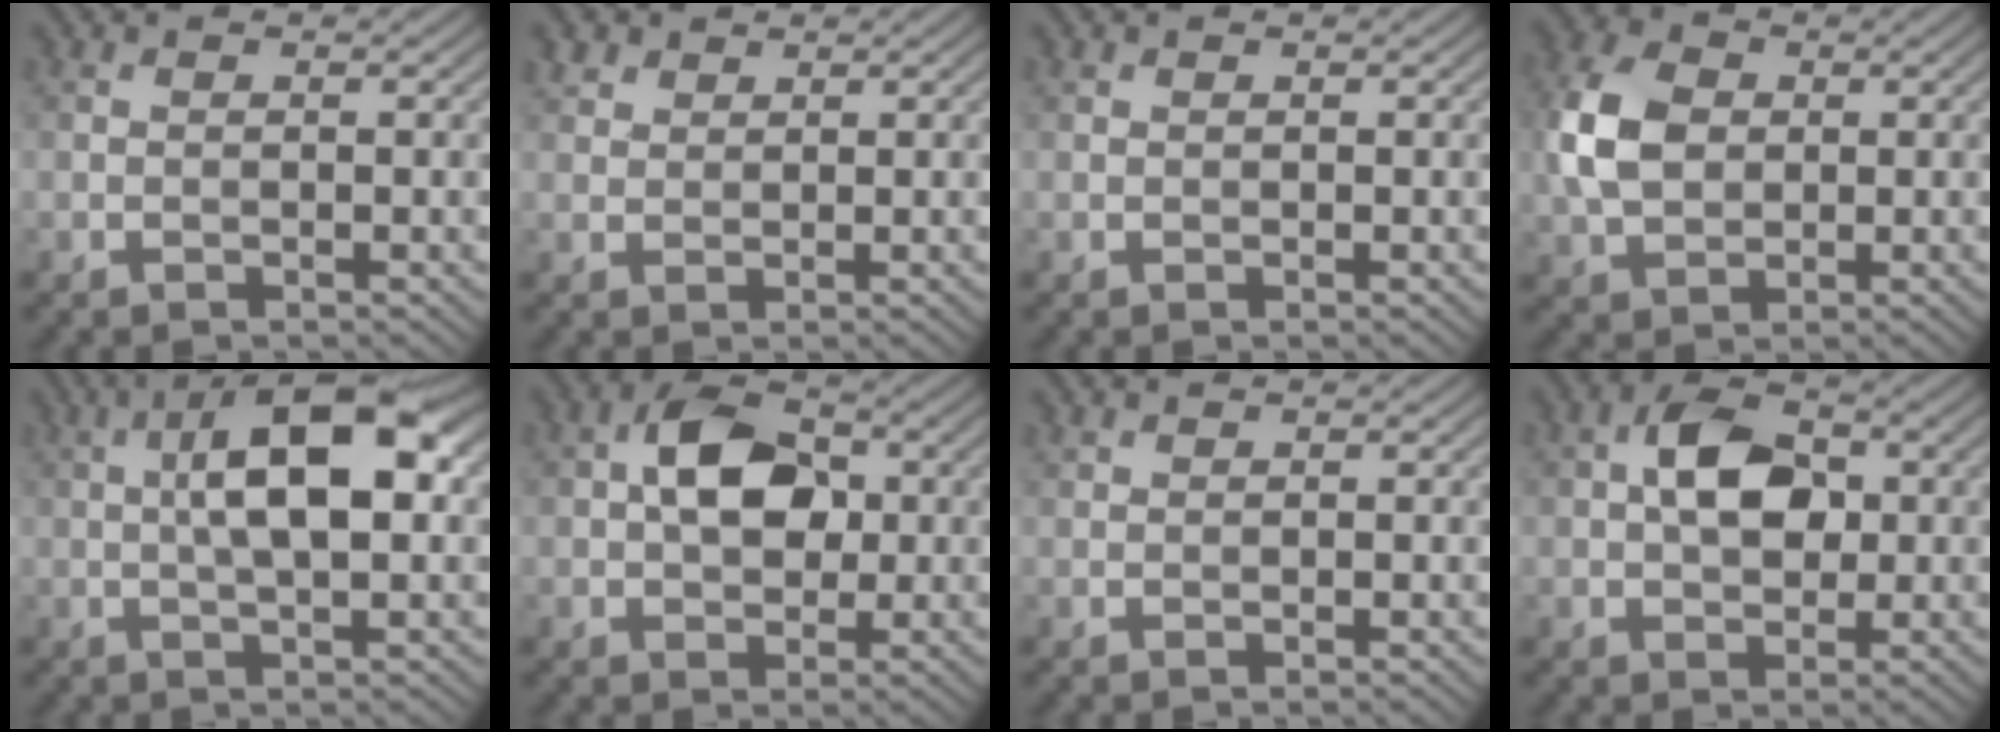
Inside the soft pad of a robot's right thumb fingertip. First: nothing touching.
{"total": 1.8, "force": [1.3, 1.2, 0.5], "torque": [-0.016, 0.007, 0.031]}
{"total": 0.0}
{"total": 7.1, "force": [0.6, 5.1, 4.9], "torque": [-0.126, 0.011, 0.007]}
{"total": 10.3, "force": [1.4, 3.8, 9.5], "torque": [-0.157, 0.022, 0.017]}
{"total": 7.2, "force": [0.8, 4.8, 5.4], "torque": [-0.095, 0.012, 0.004]}
{"total": 0.5, "force": [0.4, 0.3, 0.1], "torque": [-0.003, 0.001, 0.012]}
{"total": 6.4, "force": [0.7, 4.1, 4.9], "torque": [-0.090, 0.009, 0.005]}